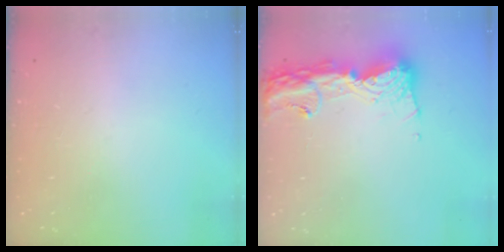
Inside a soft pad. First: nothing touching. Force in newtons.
{"total": 15.5, "press": 15.4, "slide": 1.5}